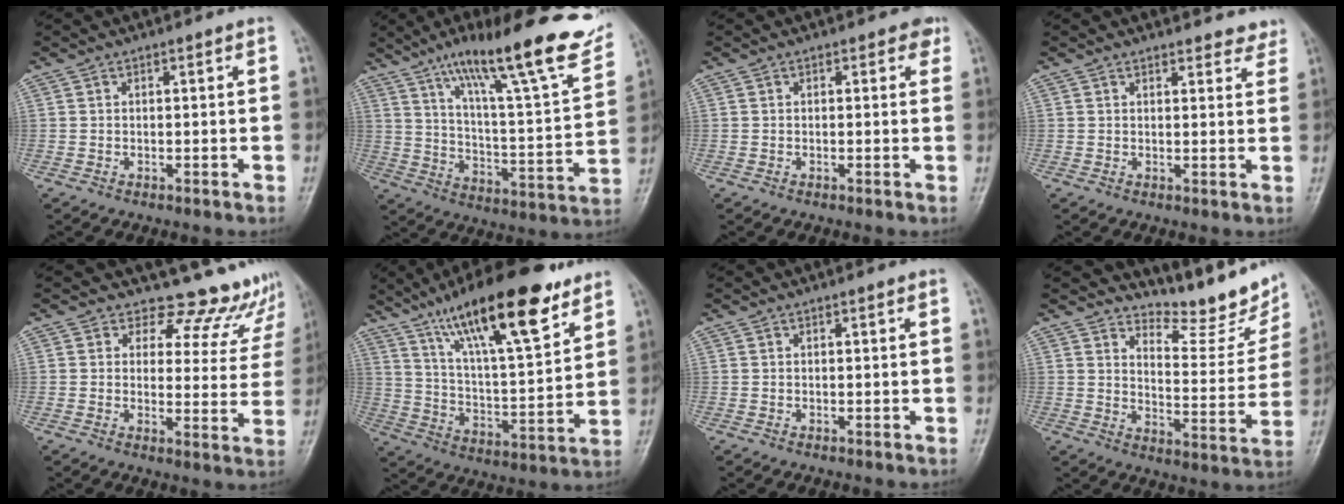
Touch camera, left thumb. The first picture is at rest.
{"total": 26.1, "force": [17.1, 4.4, 19.2], "torque": [-0.271, -0.053, 0.264]}
{"total": 1.4, "force": [0.7, 1.0, 0.8], "torque": [0.008, 0.000, 0.001]}
{"total": 4.7, "force": [4.4, 1.7, 0.8], "torque": [0.021, -0.022, 0.039]}
{"total": 12.6, "force": [11.6, 4.9, 0.4], "torque": [0.049, -0.098, 0.110]}
{"total": 22.5, "force": [14.4, 5.9, 16.2], "torque": [-0.244, -0.049, 0.245]}
{"total": 0.0}
{"total": 12.2, "force": [11.1, 3.0, 4.2], "torque": [-0.035, -0.094, 0.151]}